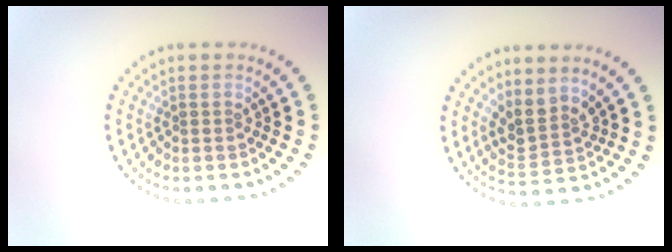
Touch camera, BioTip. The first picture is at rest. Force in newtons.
{"total": 2.7, "press": 2.0, "slide": 1.8}